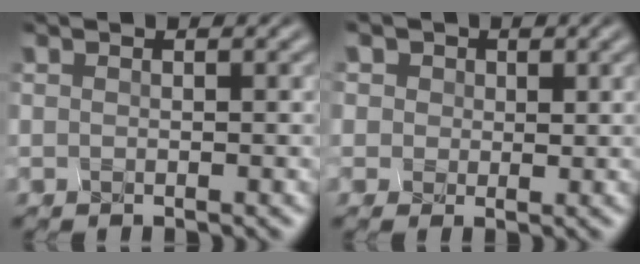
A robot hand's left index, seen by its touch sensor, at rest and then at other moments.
{"total": 1.7, "force": [0.5, 1.5, -0.4], "torque": [-0.010, 0.006, 0.012]}